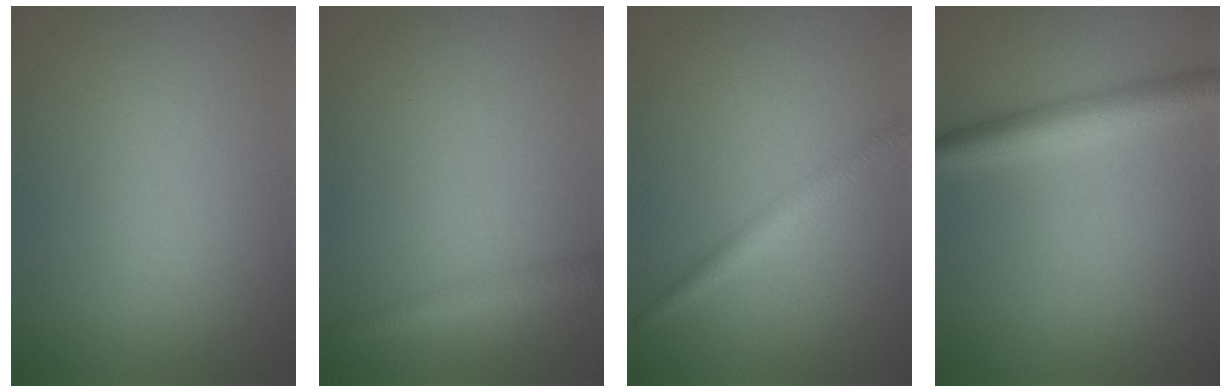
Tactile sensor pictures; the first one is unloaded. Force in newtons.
{"total": 2.0, "press": 2.0, "slide": 0.1}
{"total": 2.6, "press": 2.5, "slide": 0.1}
{"total": 3.9, "press": 3.9, "slide": 0.1}